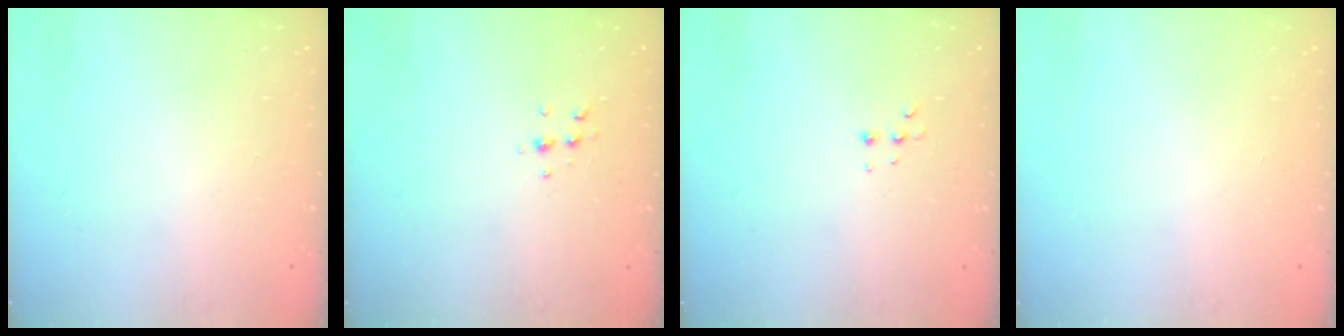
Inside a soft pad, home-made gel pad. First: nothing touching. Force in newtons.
{"total": 4.7, "press": 4.4, "slide": 1.6}
{"total": 4.2, "press": 4.1, "slide": 0.9}
{"total": 0.0}